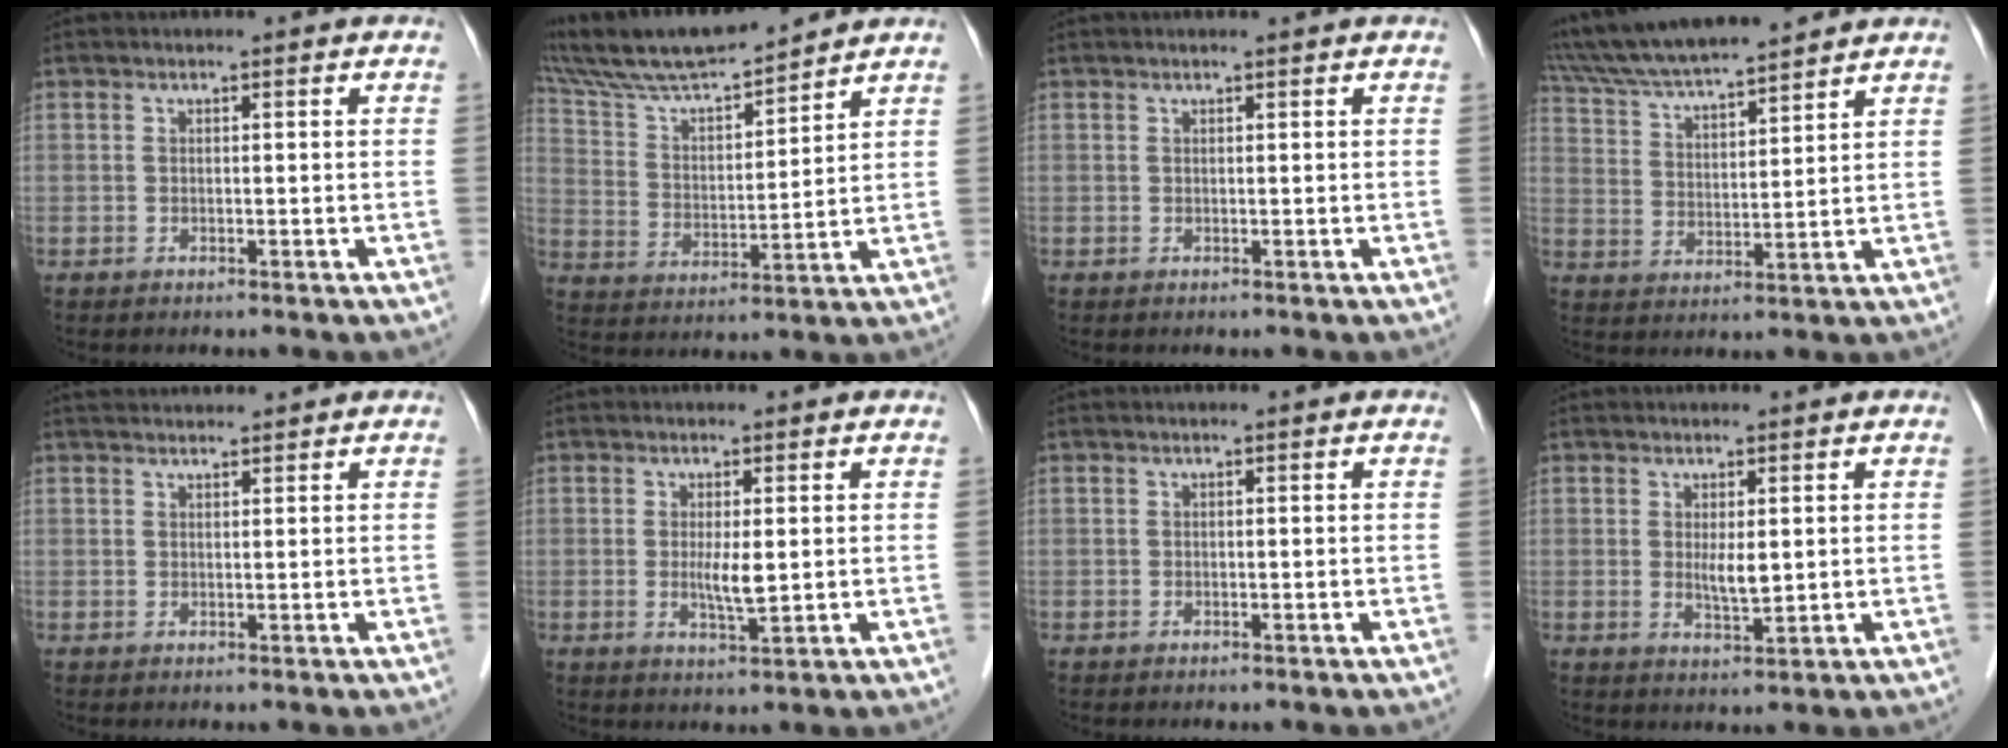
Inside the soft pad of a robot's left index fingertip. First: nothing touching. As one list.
[{"total": 14.5, "force": [13.1, 1.5, 5.9], "torque": [-0.120, 0.014, 0.246]}, {"total": 0.9, "force": [0.7, 0.0, 0.4], "torque": [-0.006, 0.008, 0.014]}, {"total": 15.8, "force": [14.3, 1.4, 6.6], "torque": [-0.125, 0.025, 0.253]}, {"total": 4.1, "force": [3.8, 0.7, 1.1], "torque": [-0.013, 0.032, 0.062]}, {"total": 3.1, "force": [0.2, 0.5, 3.0], "torque": [-0.059, -0.009, 0.006]}, {"total": 0.0}, {"total": 2.8, "force": [0.6, 0.7, 2.6], "torque": [-0.050, -0.011, 0.016]}]